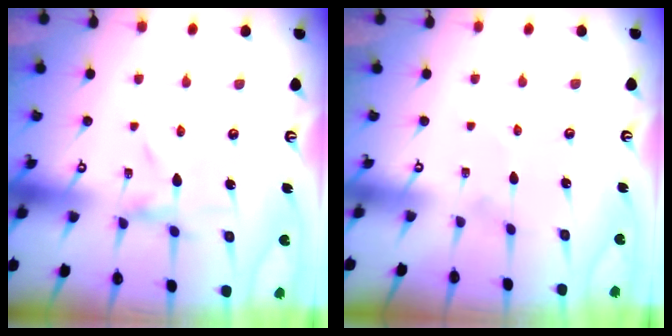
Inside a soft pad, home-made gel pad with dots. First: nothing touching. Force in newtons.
{"total": 0.0}